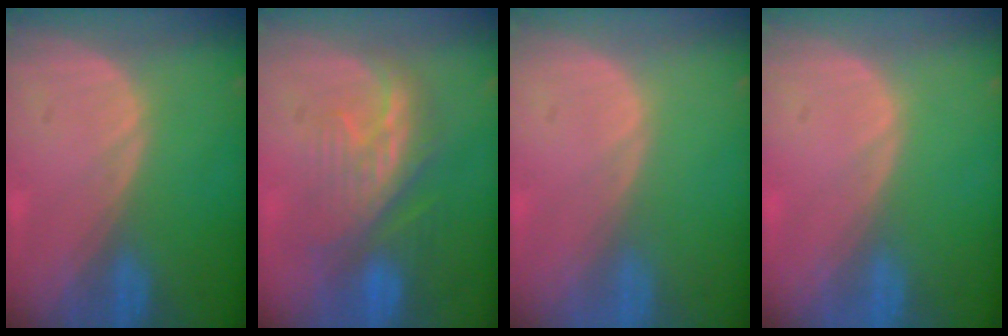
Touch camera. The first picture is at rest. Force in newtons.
{"total": 8.4, "press": 8.2, "slide": 1.8}
{"total": 0.0}
{"total": 0.0}